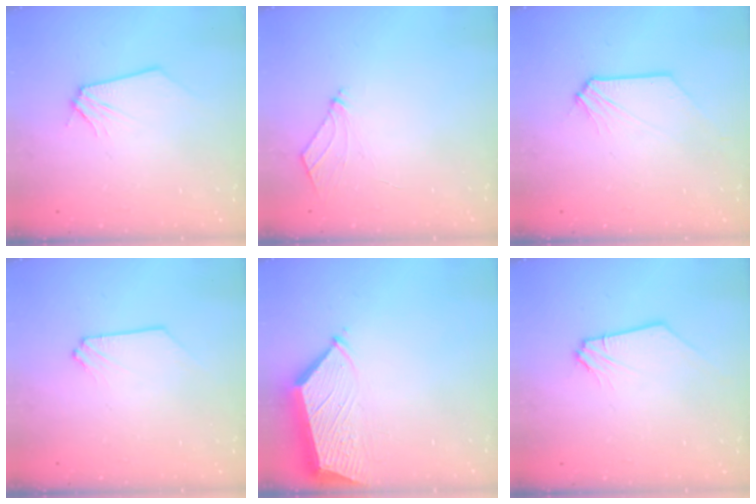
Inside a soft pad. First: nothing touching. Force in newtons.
{"total": 4.7, "press": 4.7, "slide": 0.5}
{"total": 1.0, "press": 1.0, "slide": 0.1}
{"total": 0.0}
{"total": 5.6, "press": 5.6, "slide": 0.6}
{"total": 1.2, "press": 1.2, "slide": 0.2}